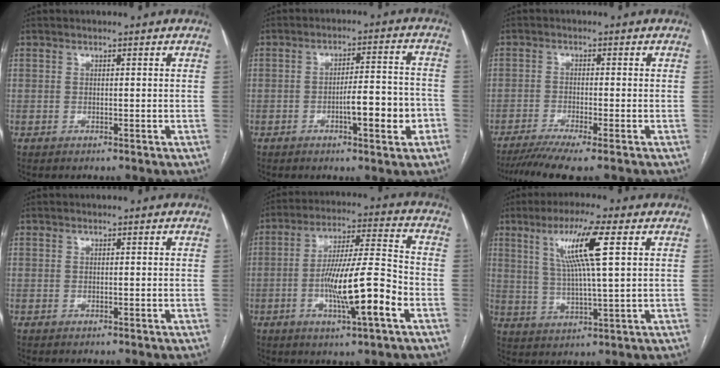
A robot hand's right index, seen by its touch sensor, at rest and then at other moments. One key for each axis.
{"total": 8.5, "fx": -3.2, "fy": 1.6, "fz": 7.7, "tx": -0.113, "ty": 0.016, "tz": -0.043}
{"total": 7.3, "fx": -5.8, "fy": -0.4, "fz": 4.4, "tx": -0.066, "ty": -0.015, "tz": -0.094}
{"total": 0.0}
{"total": 14.1, "fx": -4.6, "fy": 1.0, "fz": 13.3, "tx": -0.231, "ty": 0.001, "tz": -0.077}
{"total": 10.4, "fx": 3.9, "fy": -0.1, "fz": 9.6, "tx": -0.180, "ty": 0.008, "tz": 0.072}